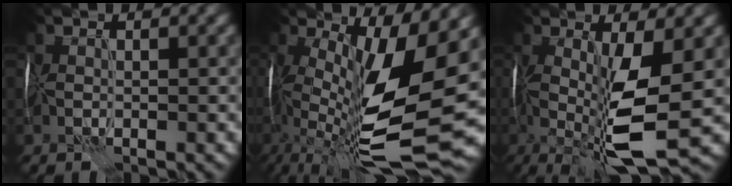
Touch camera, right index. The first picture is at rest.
{"total": 14.7, "force": [-1.8, 4.7, 13.8], "torque": [-0.243, -0.009, -0.026]}
{"total": 9.3, "force": [-1.0, 2.3, 8.9], "torque": [-0.179, -0.017, -0.015]}